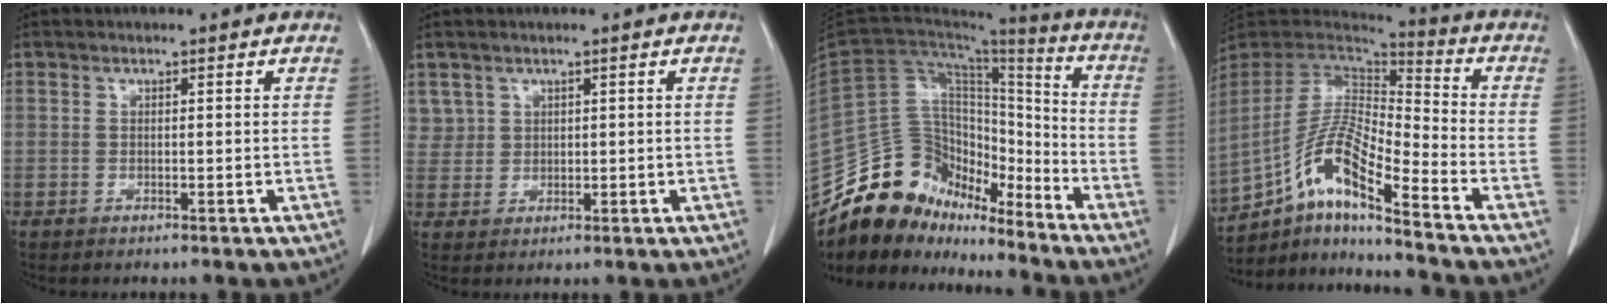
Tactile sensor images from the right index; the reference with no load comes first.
{"total": 3.2, "force": [1.8, 2.6, -0.1], "torque": [0.015, 0.005, 0.032]}
{"total": 18.3, "force": [-15.5, 7.6, 6.1], "torque": [-0.100, 0.054, -0.270]}
{"total": 14.6, "force": [-8.8, 1.9, 11.5], "torque": [-0.230, 0.009, -0.159]}